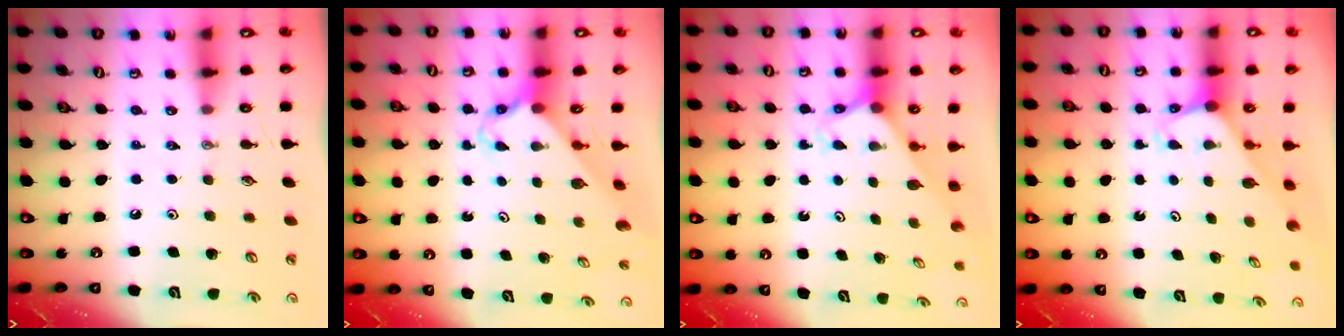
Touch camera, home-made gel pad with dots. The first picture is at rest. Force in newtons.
{"total": 2.3, "press": 2.3, "slide": 0.2}
{"total": 2.5, "press": 2.5, "slide": 0.1}
{"total": 2.0, "press": 2.0, "slide": 0.1}